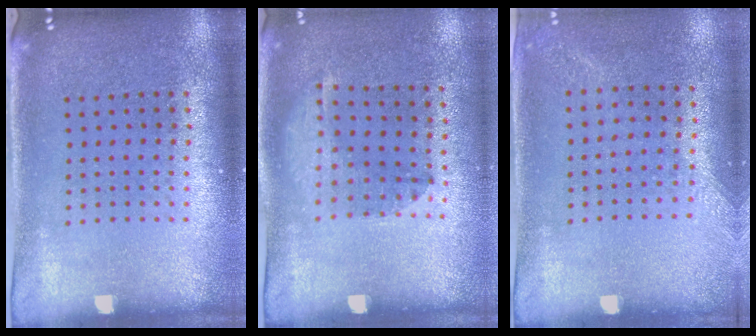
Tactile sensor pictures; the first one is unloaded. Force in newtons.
{"total": 1.3, "press": 1.0, "slide": 0.8}
{"total": 1.3, "press": 1.1, "slide": 0.7}